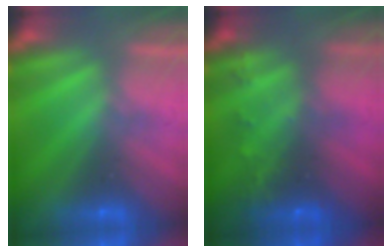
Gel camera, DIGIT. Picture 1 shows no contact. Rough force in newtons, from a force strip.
{"total": 7.5}